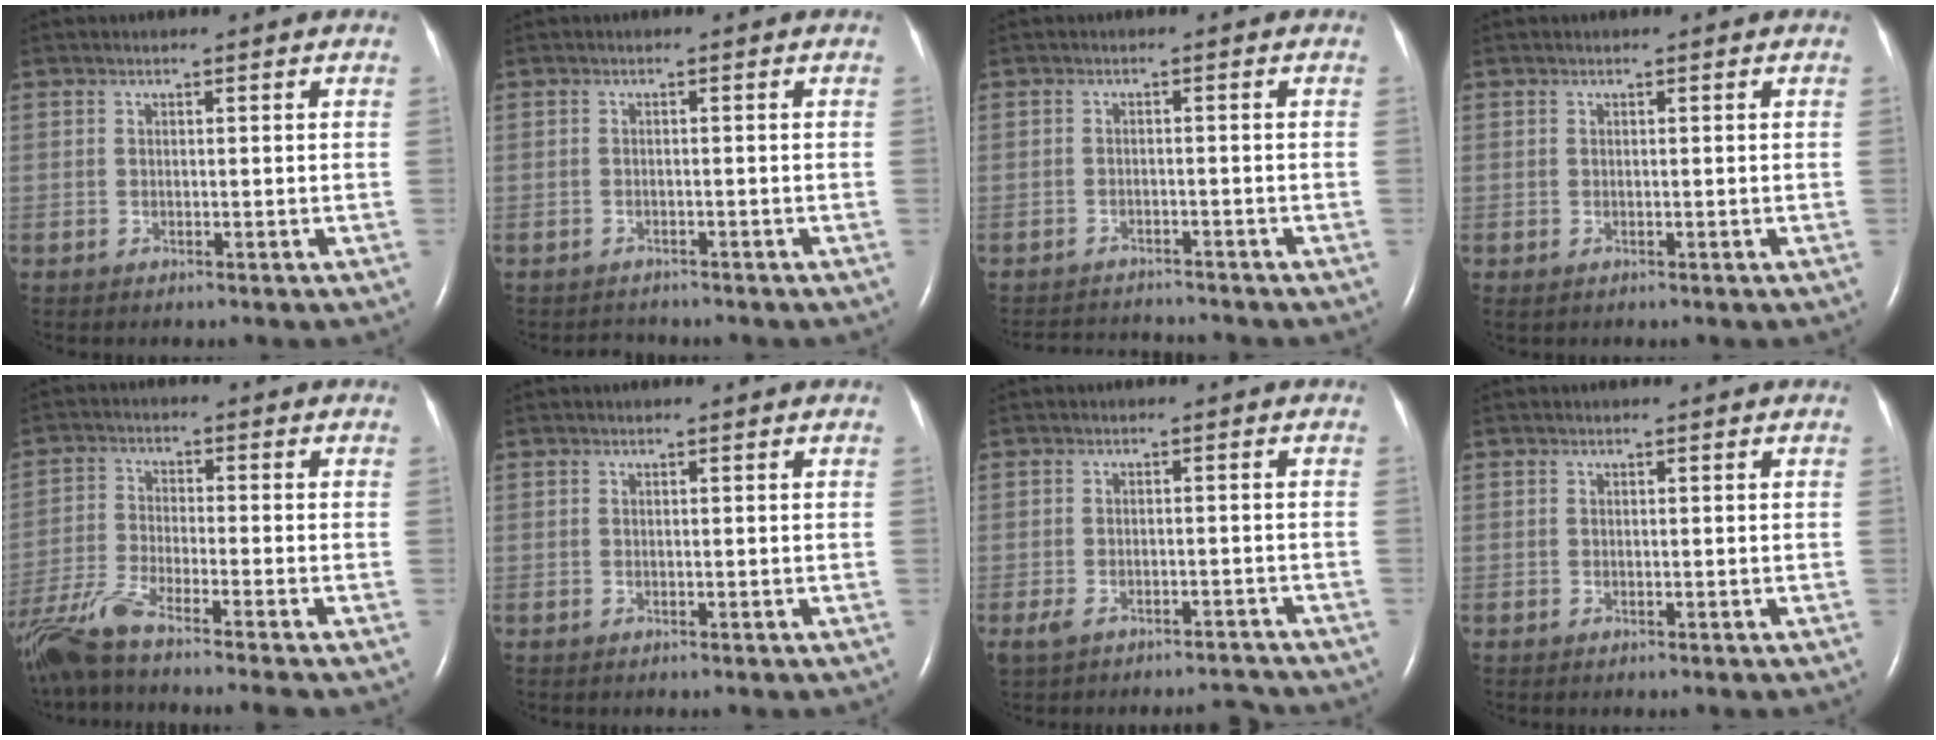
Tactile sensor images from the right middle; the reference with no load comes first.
{"total": 1.7, "force": [-1.6, 0.4, -0.3], "torque": [0.001, -0.006, -0.023]}
{"total": 6.0, "force": [-6.0, 0.2, 0.5], "torque": [-0.010, -0.001, -0.091]}
{"total": 0.0}
{"total": 10.5, "force": [-8.8, -1.0, 5.7], "torque": [-0.109, -0.035, -0.158]}
{"total": 0.0}
{"total": 5.0, "force": [-4.3, 1.6, 1.9], "torque": [-0.035, 0.004, -0.068]}
{"total": 0.0}